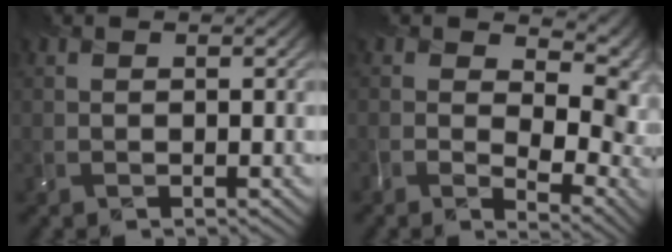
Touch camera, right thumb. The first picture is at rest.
{"total": 8.4, "force": [0.7, 4.4, 7.2], "torque": [-0.124, -0.025, 0.029]}